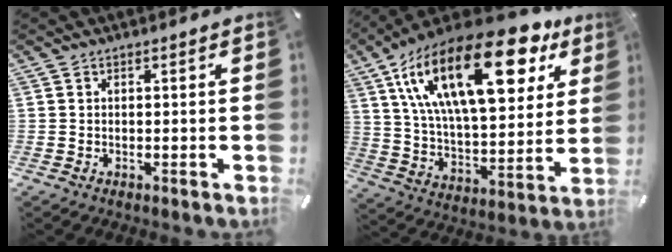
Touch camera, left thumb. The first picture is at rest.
{"total": 29.5, "force": [13.9, 12.6, 22.8], "torque": [-0.428, -0.073, 0.231]}